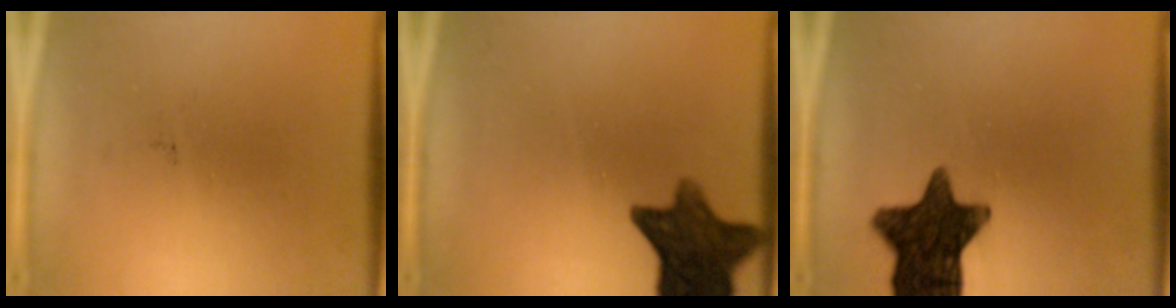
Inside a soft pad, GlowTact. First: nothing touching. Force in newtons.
{"total": 11.9}
{"total": 13.7}